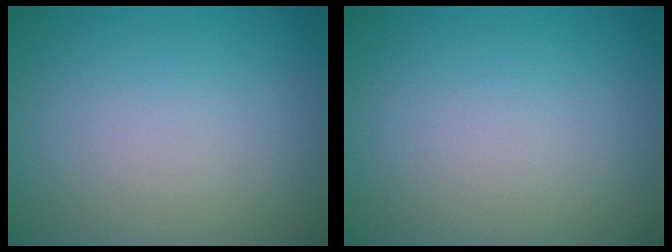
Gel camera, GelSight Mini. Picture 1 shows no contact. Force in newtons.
{"total": 0.0}